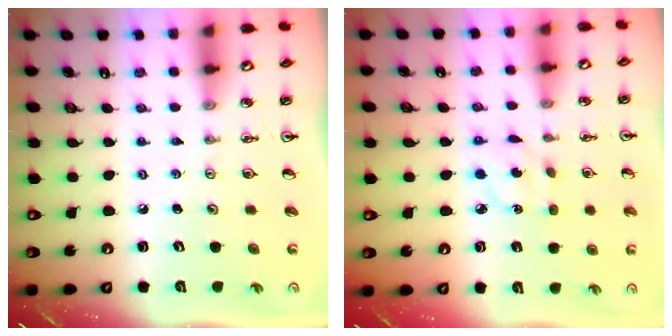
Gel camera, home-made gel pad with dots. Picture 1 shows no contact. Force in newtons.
{"total": 3.9, "press": 3.8, "slide": 1.0}